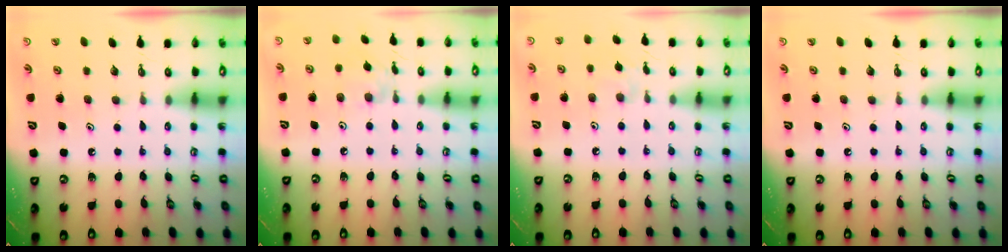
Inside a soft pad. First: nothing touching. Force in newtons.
{"total": 2.1, "press": 2.1, "slide": 0.2}
{"total": 4.8, "press": 4.8, "slide": 0.7}
{"total": 0.0}